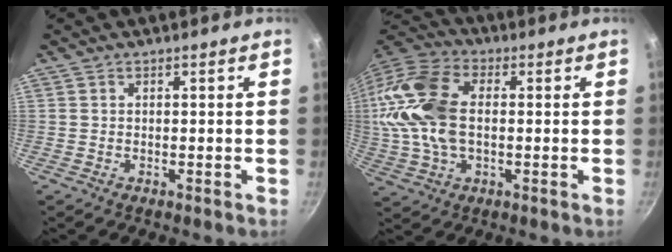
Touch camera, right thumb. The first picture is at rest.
{"total": 19.1, "force": [1.1, 11.9, 14.9], "torque": [-0.299, 0.025, 0.008]}